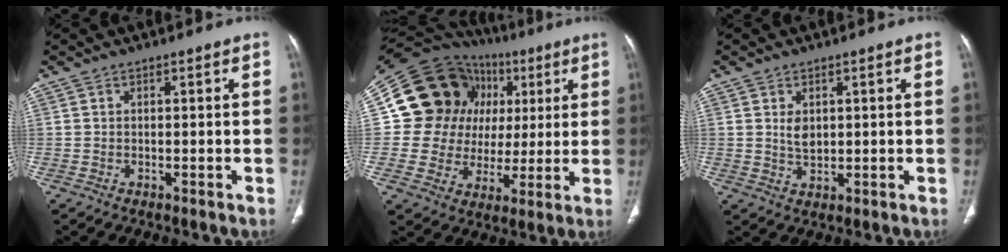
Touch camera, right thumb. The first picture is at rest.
{"total": 22.7, "force": [5.9, 19.1, 10.7], "torque": [-0.114, 0.044, 0.111]}
{"total": 3.2, "force": [0.9, 2.1, 2.3], "torque": [-0.031, -0.010, 0.023]}